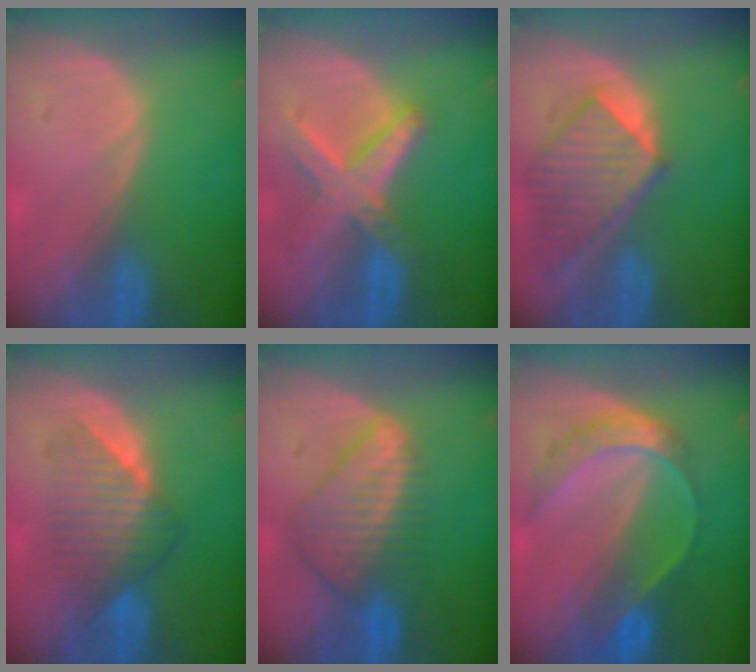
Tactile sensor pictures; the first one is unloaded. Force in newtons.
{"total": 8.2, "press": 7.1, "slide": 4.3}
{"total": 8.5, "press": 7.8, "slide": 3.5}
{"total": 6.7, "press": 6.6, "slide": 1.0}
{"total": 8.5, "press": 7.4, "slide": 4.2}
{"total": 7.5, "press": 6.3, "slide": 4.1}